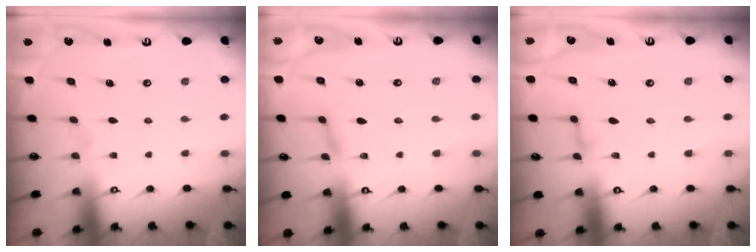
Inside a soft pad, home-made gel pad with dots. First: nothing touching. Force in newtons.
{"total": 2.1, "press": 2.1, "slide": 0.3}
{"total": 3.6, "press": 3.6, "slide": 0.3}